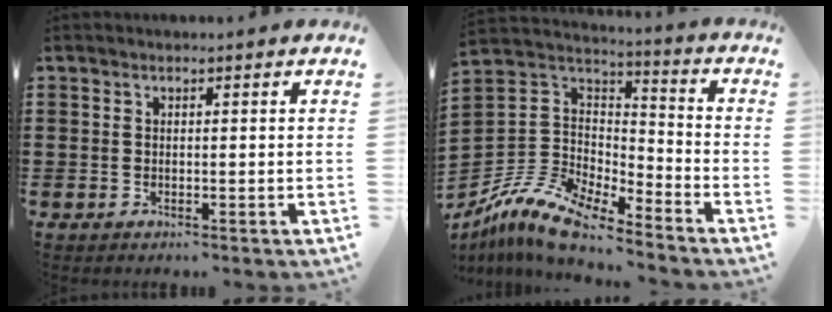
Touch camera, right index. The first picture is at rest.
{"total": 11.3, "force": [-9.5, 3.8, 5.0], "torque": [-0.124, 0.016, -0.193]}